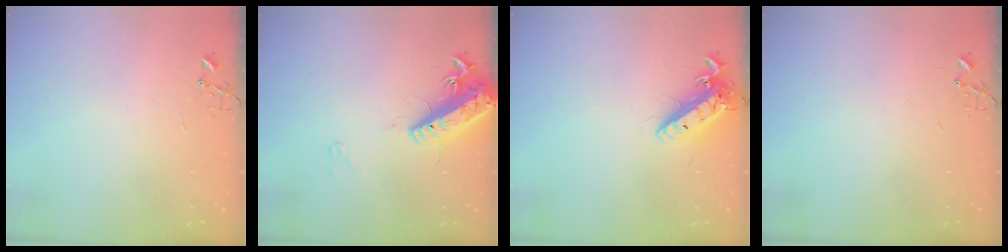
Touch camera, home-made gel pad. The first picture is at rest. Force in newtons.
{"total": 15.7, "press": 15.3, "slide": 3.5}
{"total": 14.8, "press": 14.5, "slide": 2.8}
{"total": 0.0}